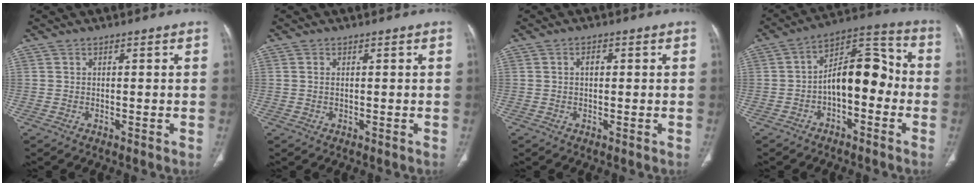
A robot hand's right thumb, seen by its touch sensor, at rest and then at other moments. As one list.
[{"total": 0.6, "force": [0.2, 0.3, 0.5], "torque": [-0.016, 0.004, 0.004]}, {"total": 1.8, "force": [0.3, 1.1, 1.4], "torque": [-0.024, 0.007, 0.005]}, {"total": 12.6, "force": [-2.2, 6.8, 10.3], "torque": [-0.135, 0.052, -0.045]}]